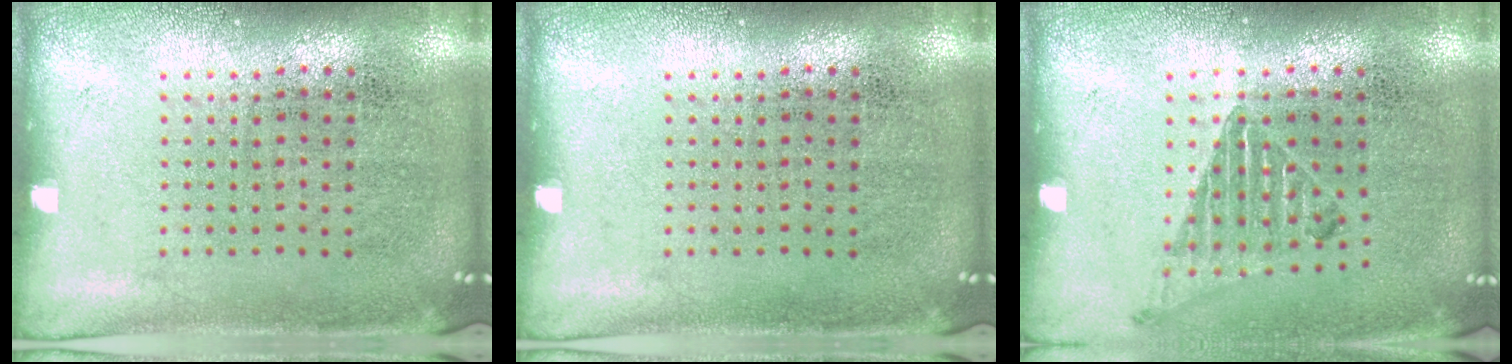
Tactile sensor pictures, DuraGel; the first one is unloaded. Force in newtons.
{"total": 0.0}
{"total": 1.0, "press": 1.0, "slide": 0.1}